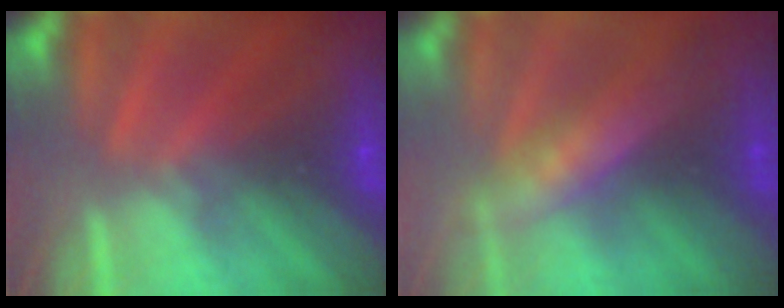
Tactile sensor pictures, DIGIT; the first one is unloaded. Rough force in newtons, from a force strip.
{"total": 4.6}